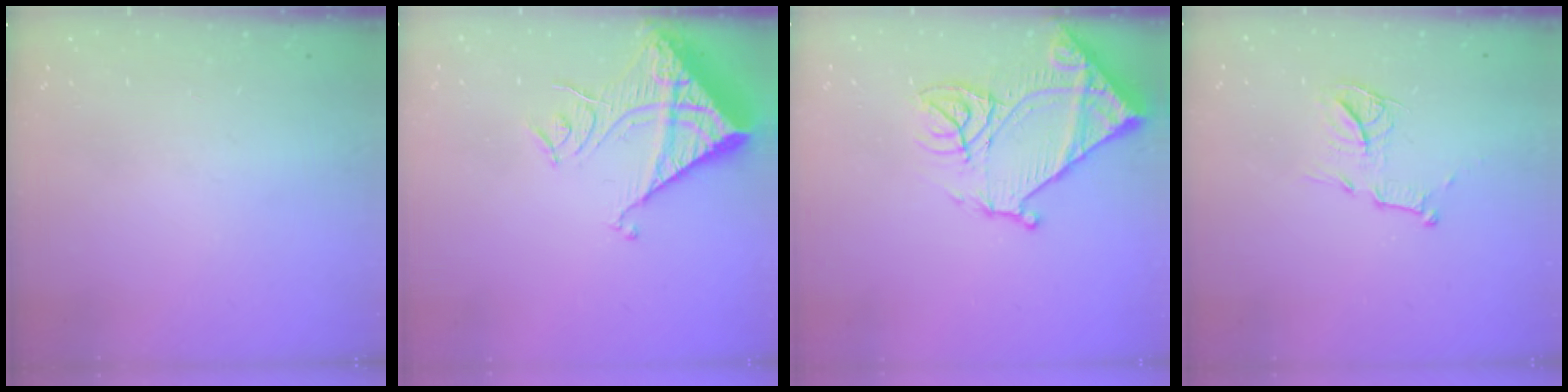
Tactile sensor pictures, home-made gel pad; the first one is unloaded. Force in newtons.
{"total": 14.3, "press": 14.2, "slide": 1.6}
{"total": 17.7, "press": 17.6, "slide": 1.9}
{"total": 11.0, "press": 10.9, "slide": 0.4}